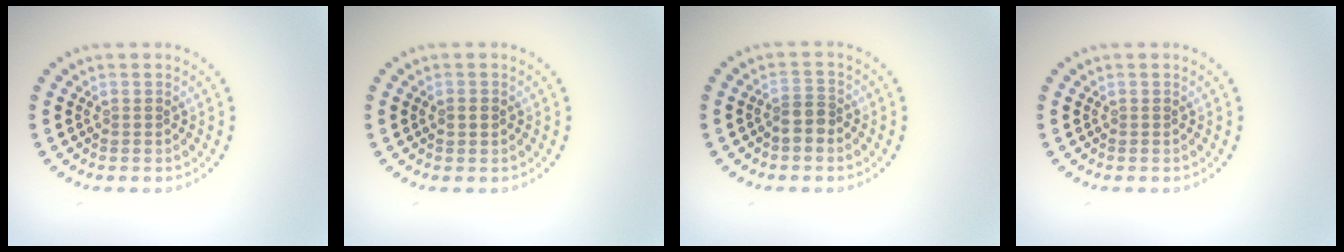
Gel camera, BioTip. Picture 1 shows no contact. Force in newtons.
{"total": 1.4, "press": 1.4, "slide": 0.1}
{"total": 2.1, "press": 1.7, "slide": 1.1}
{"total": 0.0}